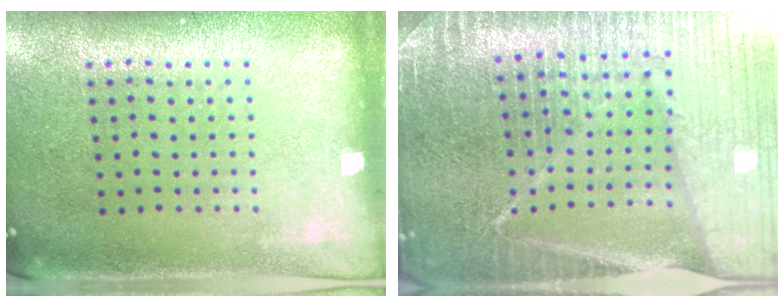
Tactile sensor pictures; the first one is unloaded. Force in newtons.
{"total": 5.6, "press": 5.0, "slide": 2.4}